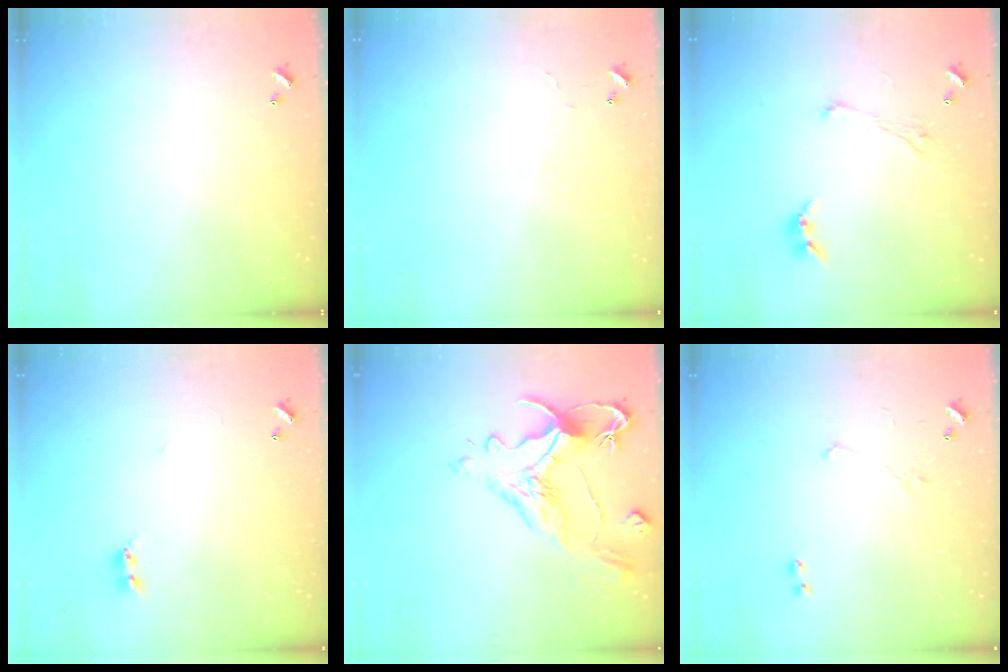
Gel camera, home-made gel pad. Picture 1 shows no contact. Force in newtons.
{"total": 0.9, "press": 0.7, "slide": 0.5}
{"total": 2.8, "press": 2.8, "slide": 0.1}
{"total": 1.6, "press": 1.6, "slide": 0.4}
{"total": 1.7, "press": 0.9, "slide": 1.5}
{"total": 1.6, "press": 1.5, "slide": 0.6}